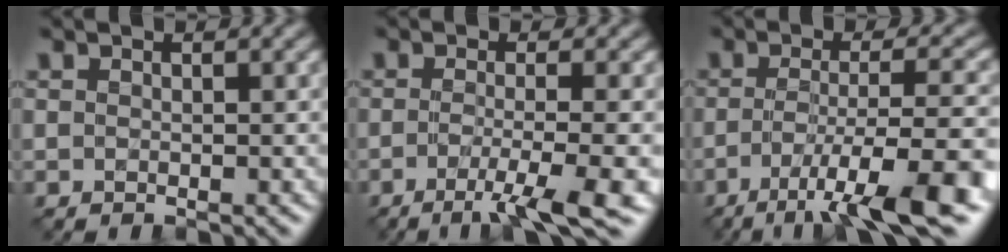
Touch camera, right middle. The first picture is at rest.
{"total": 5.5, "force": [-2.2, 0.8, 5.0], "torque": [-0.076, -0.010, -0.044]}
{"total": 9.4, "force": [-4.3, 1.8, 8.1], "torque": [-0.126, -0.001, -0.071]}